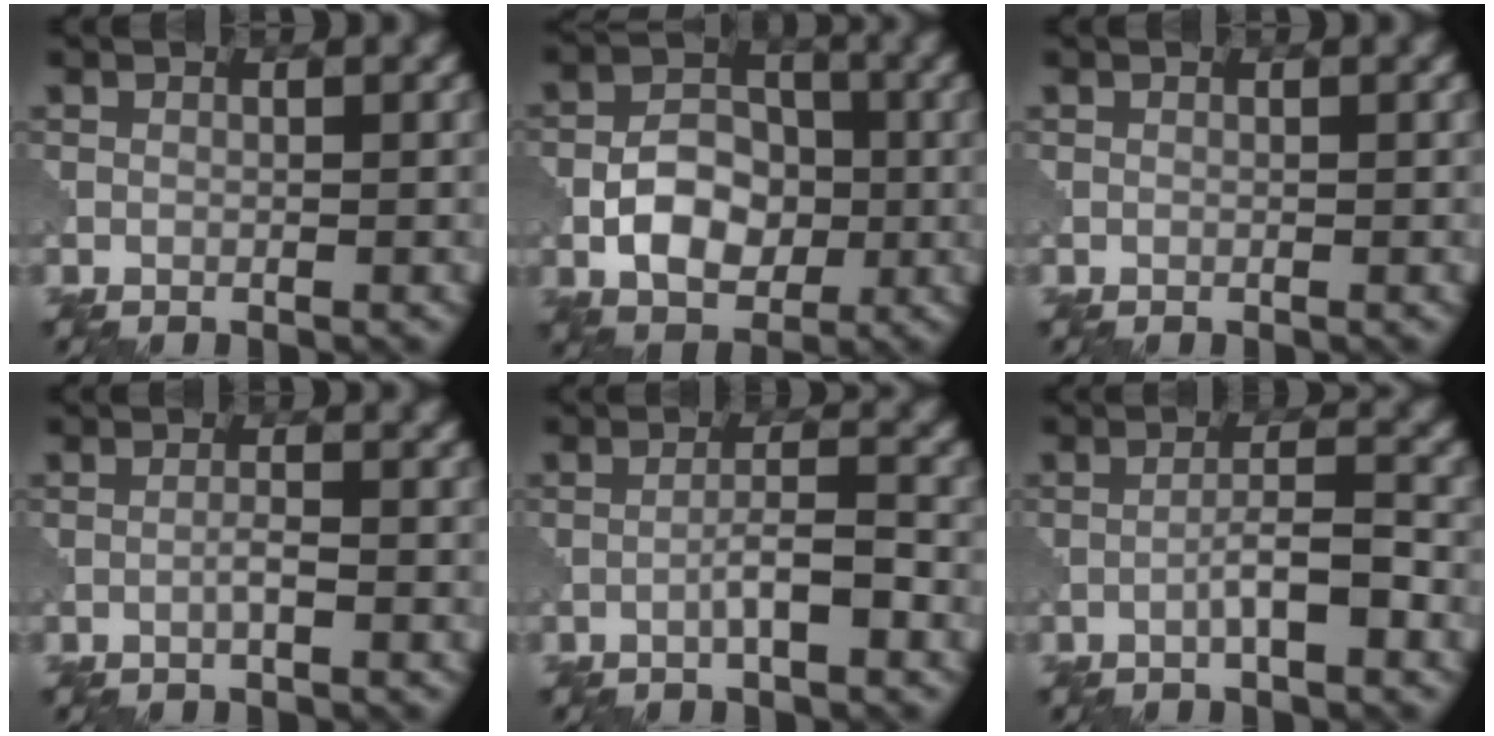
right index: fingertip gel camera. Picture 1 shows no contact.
{"total": 6.0, "force": [-1.5, 4.1, 4.1], "torque": [-0.059, 0.004, -0.029]}
{"total": 0.0}
{"total": 1.2, "force": [-0.5, 0.1, 1.1], "torque": [-0.020, 0.004, -0.011]}
{"total": 2.8, "force": [-1.2, 0.4, 2.5], "torque": [-0.043, 0.011, -0.024]}
{"total": 3.1, "force": [-1.4, 0.5, 2.8], "torque": [-0.048, 0.012, -0.027]}